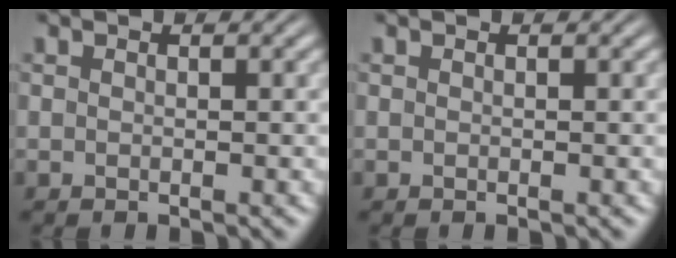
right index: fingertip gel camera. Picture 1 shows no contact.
{"total": 0.0}